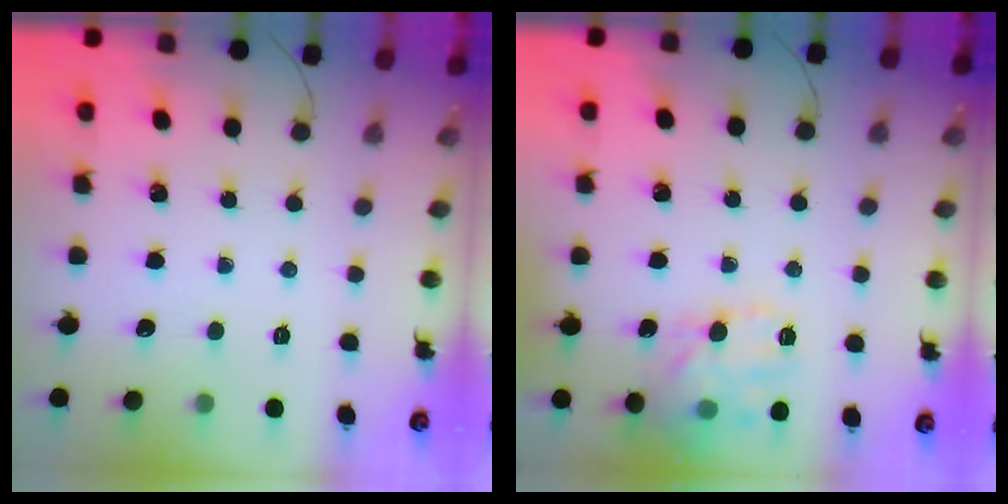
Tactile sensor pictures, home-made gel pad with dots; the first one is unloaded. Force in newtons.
{"total": 11.6, "press": 11.5, "slide": 0.9}